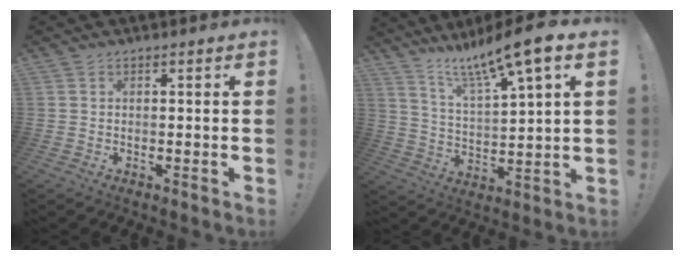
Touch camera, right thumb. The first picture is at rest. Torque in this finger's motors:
{"motor_torque": [-1.09, 1.40, 0.27, 0.12, 0.09]}